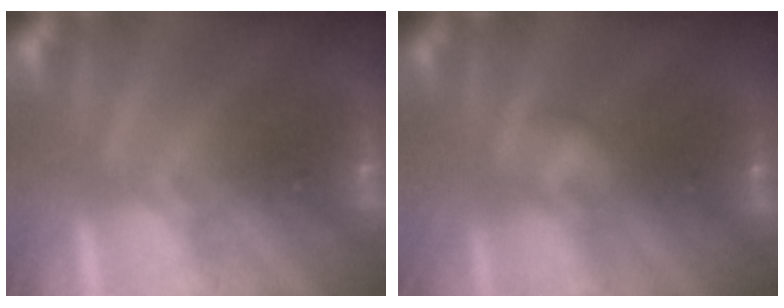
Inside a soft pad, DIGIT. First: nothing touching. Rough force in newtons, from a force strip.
{"total": 2.2}